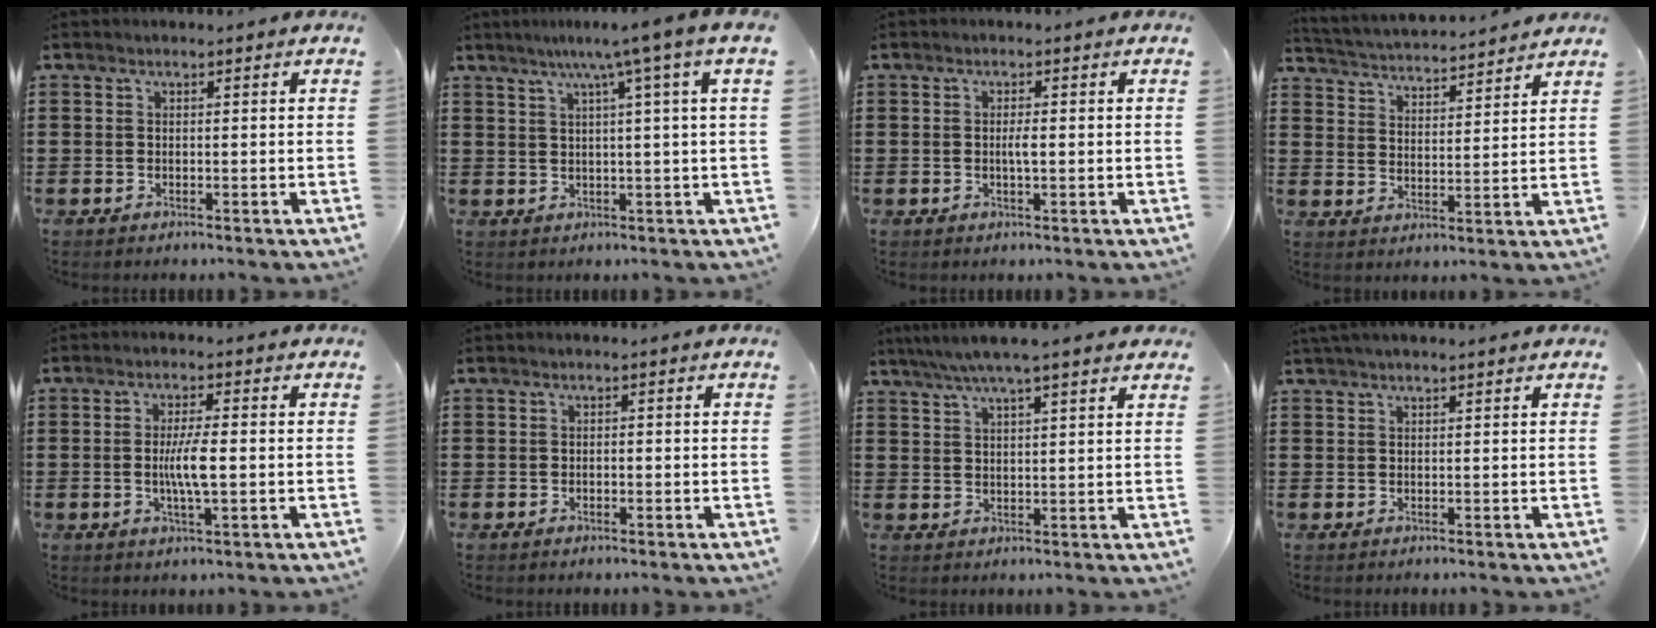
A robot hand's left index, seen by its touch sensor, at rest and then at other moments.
{"total": 5.8, "force": [2.7, -1.2, 5.0], "torque": [-0.103, -0.005, 0.039]}
{"total": 1.7, "force": [-0.1, 0.3, 1.6], "torque": [-0.032, -0.001, -0.003]}
{"total": 3.2, "force": [3.2, -0.1, -0.2], "torque": [-0.019, -0.025, 0.050]}
{"total": 5.2, "force": [-0.4, 1.0, 5.1], "torque": [-0.098, -0.001, -0.012]}
{"total": 0.6, "force": [-0.3, 0.4, 0.4], "torque": [-0.011, -0.002, -0.005]}
{"total": 5.2, "force": [4.1, 0.1, 3.2], "torque": [-0.072, -0.008, 0.072]}
{"total": 1.2, "force": [1.0, 0.1, 0.7], "torque": [-0.015, 0.001, 0.019]}